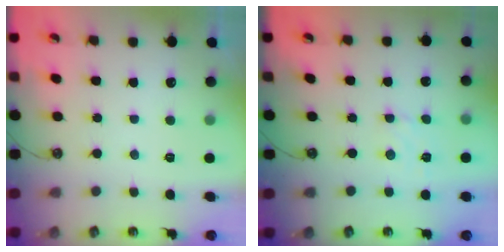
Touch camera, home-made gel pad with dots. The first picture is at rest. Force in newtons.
{"total": 2.4, "press": 2.4, "slide": 0.6}